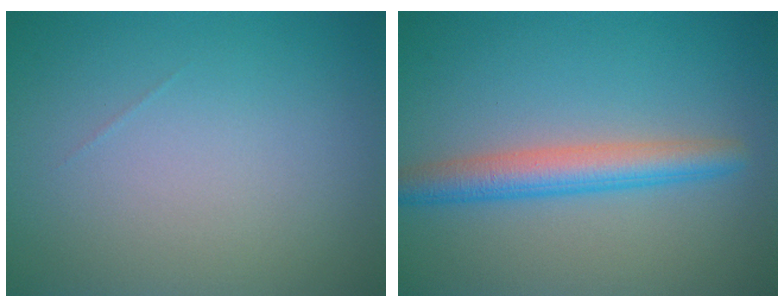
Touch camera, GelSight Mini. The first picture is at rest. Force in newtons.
{"total": 3.9, "press": 3.9, "slide": 0.2}